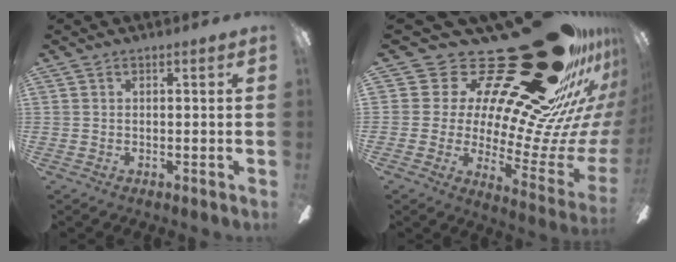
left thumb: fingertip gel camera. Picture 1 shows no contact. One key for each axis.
{"total": 38.0, "fx": 23.9, "fy": 14.7, "fz": 25.6, "tx": -0.289, "ty": -0.220, "tz": 0.470}